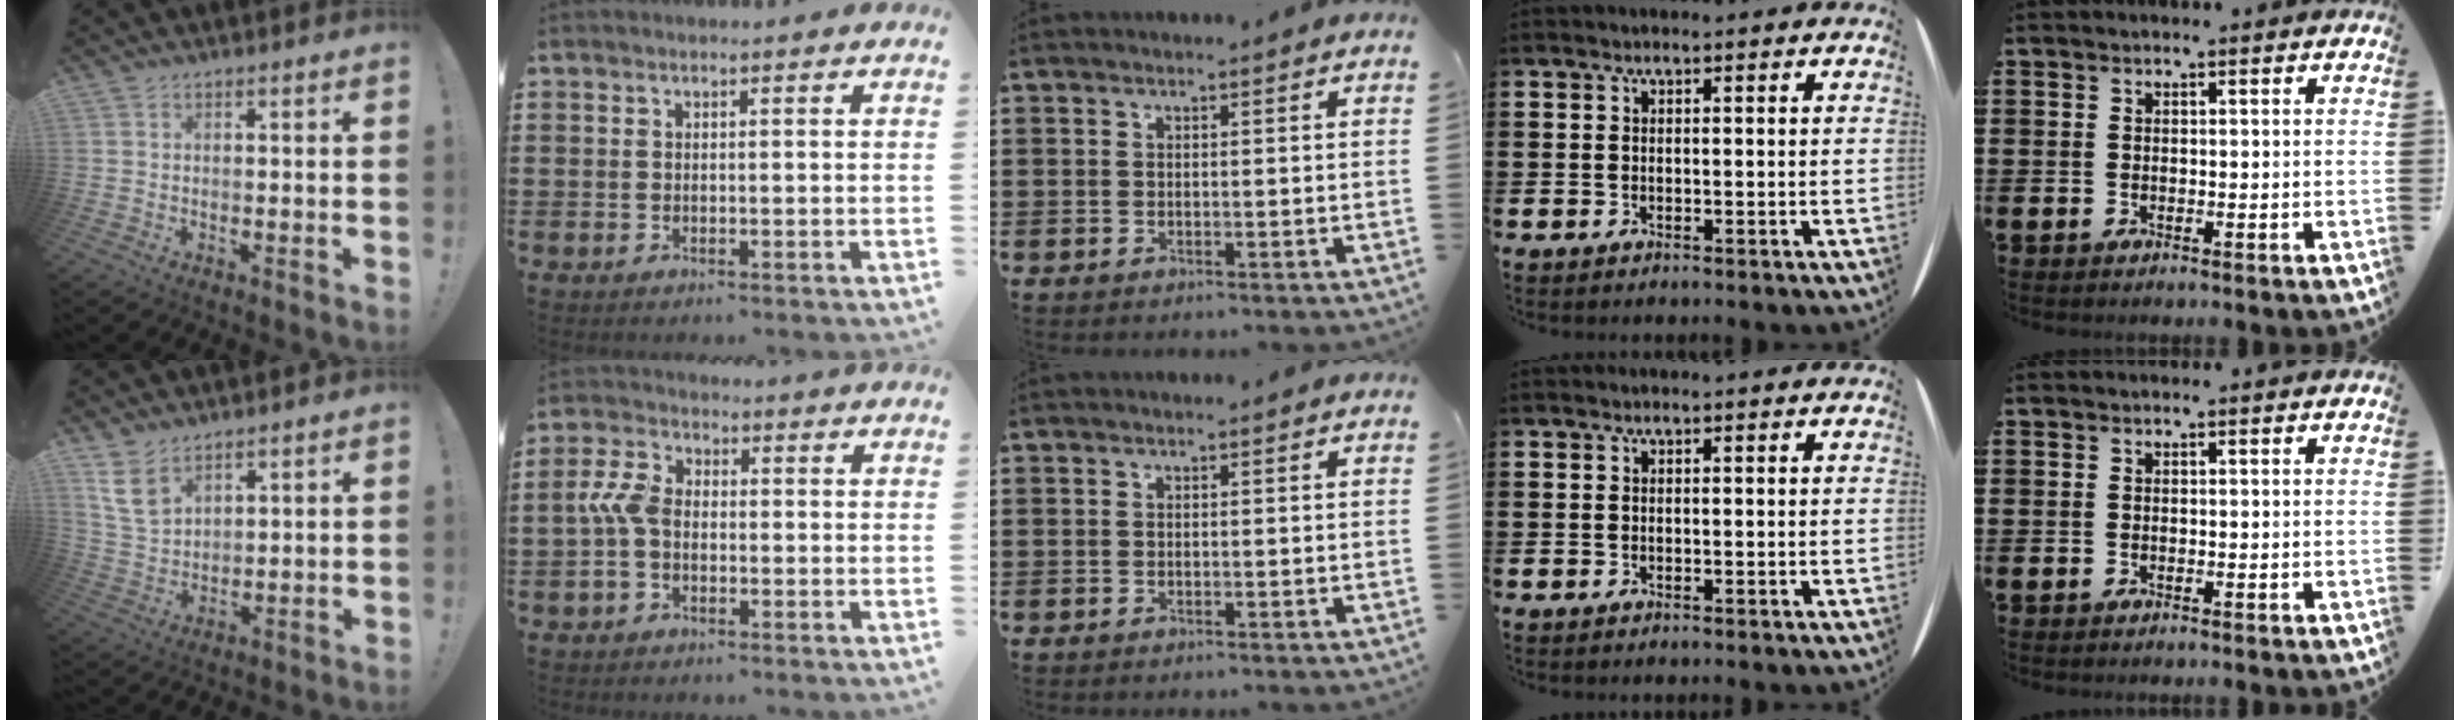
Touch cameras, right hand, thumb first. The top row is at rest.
{"thumb": {"total": 8.1, "force": [5.7, 4.1, 4.0], "torque": [-0.072, -0.025, 0.113]}, "index": {"total": 5.2, "force": [-1.1, 3.2, 4.0], "torque": [-0.109, -0.004, -0.030]}}